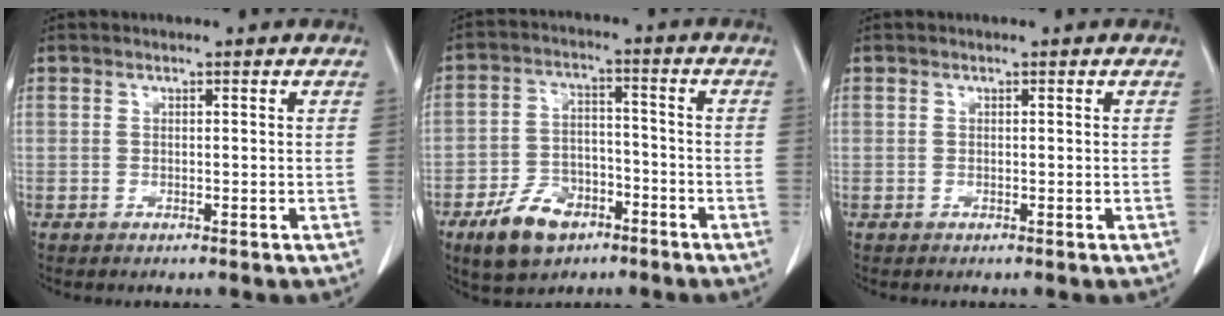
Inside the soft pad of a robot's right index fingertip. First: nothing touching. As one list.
[{"total": 9.4, "force": [-5.7, 5.5, 5.1], "torque": [-0.100, 0.004, -0.096]}, {"total": 0.0}]